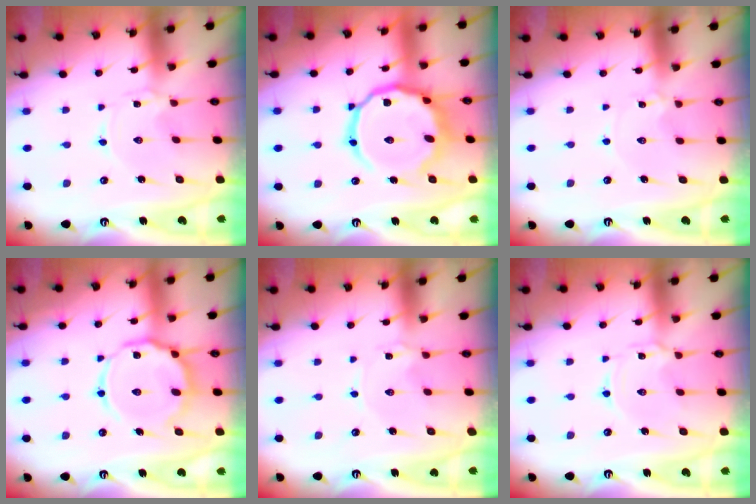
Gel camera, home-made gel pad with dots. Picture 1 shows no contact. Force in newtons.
{"total": 17.8, "press": 17.7, "slide": 1.5}
{"total": 1.1, "press": 1.1, "slide": 0.1}
{"total": 14.3, "press": 14.2, "slide": 1.4}
{"total": 0.6, "press": 0.6, "slide": 0.1}
{"total": 1.7, "press": 1.7, "slide": 0.3}